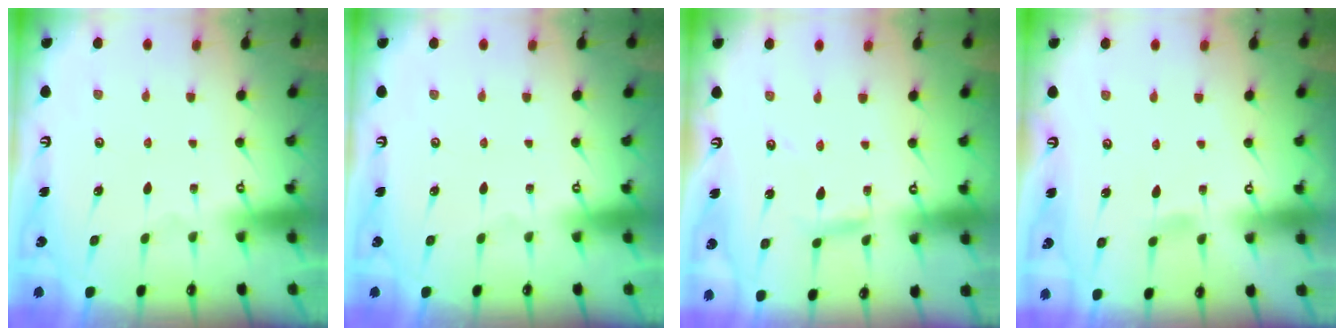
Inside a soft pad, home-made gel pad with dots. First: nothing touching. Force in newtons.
{"total": 0.0}
{"total": 2.2, "press": 2.2, "slide": 0.2}
{"total": 2.9, "press": 2.9, "slide": 0.4}